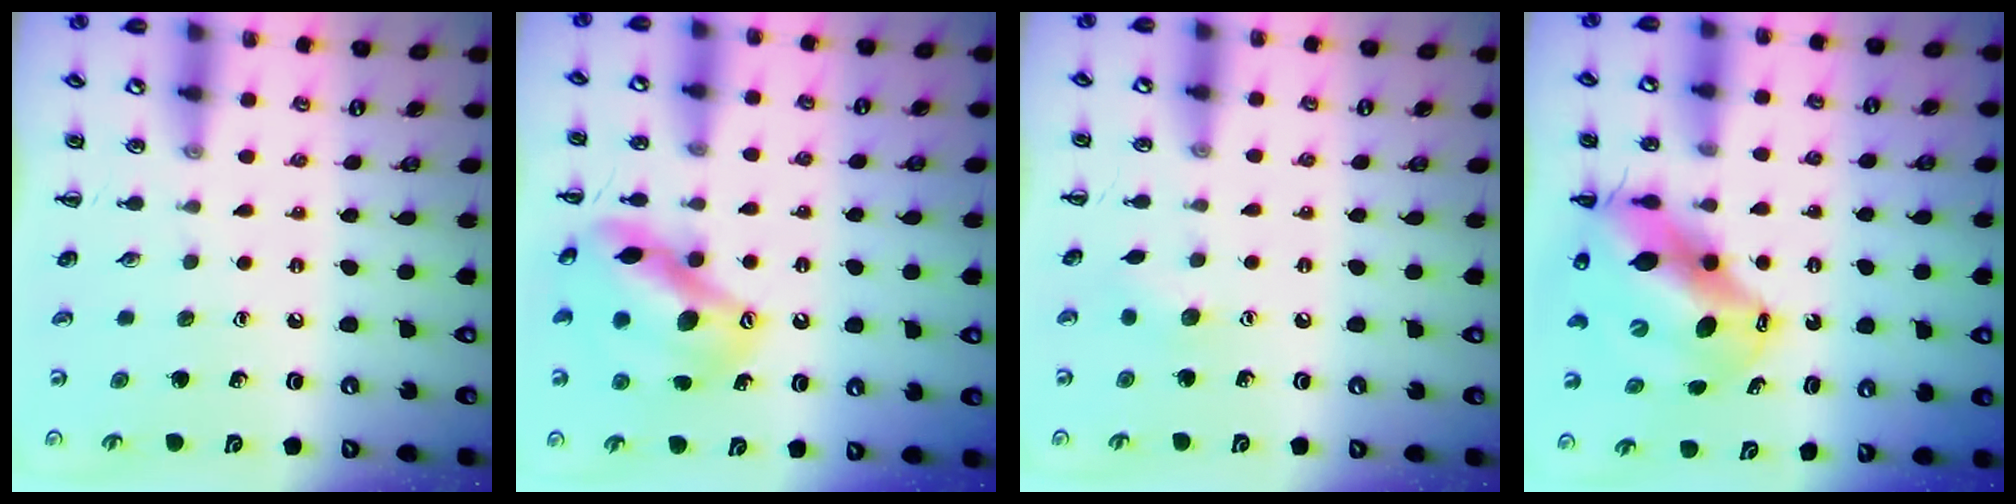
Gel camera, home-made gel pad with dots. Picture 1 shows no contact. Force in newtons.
{"total": 15.5, "press": 15.0, "slide": 3.9}
{"total": 5.2, "press": 5.1, "slide": 1.4}
{"total": 14.4, "press": 13.8, "slide": 4.1}